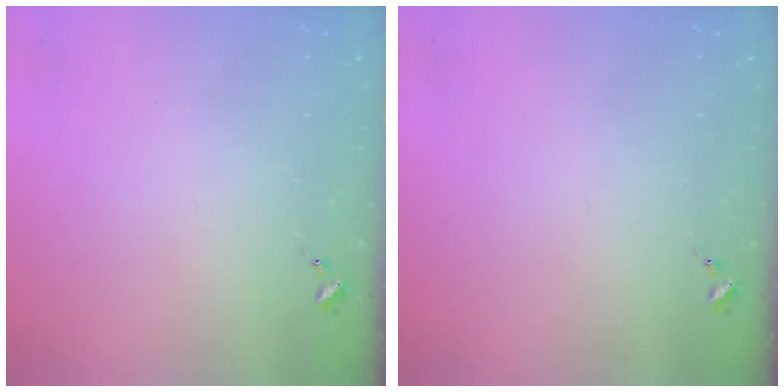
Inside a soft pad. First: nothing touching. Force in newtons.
{"total": 0.0}